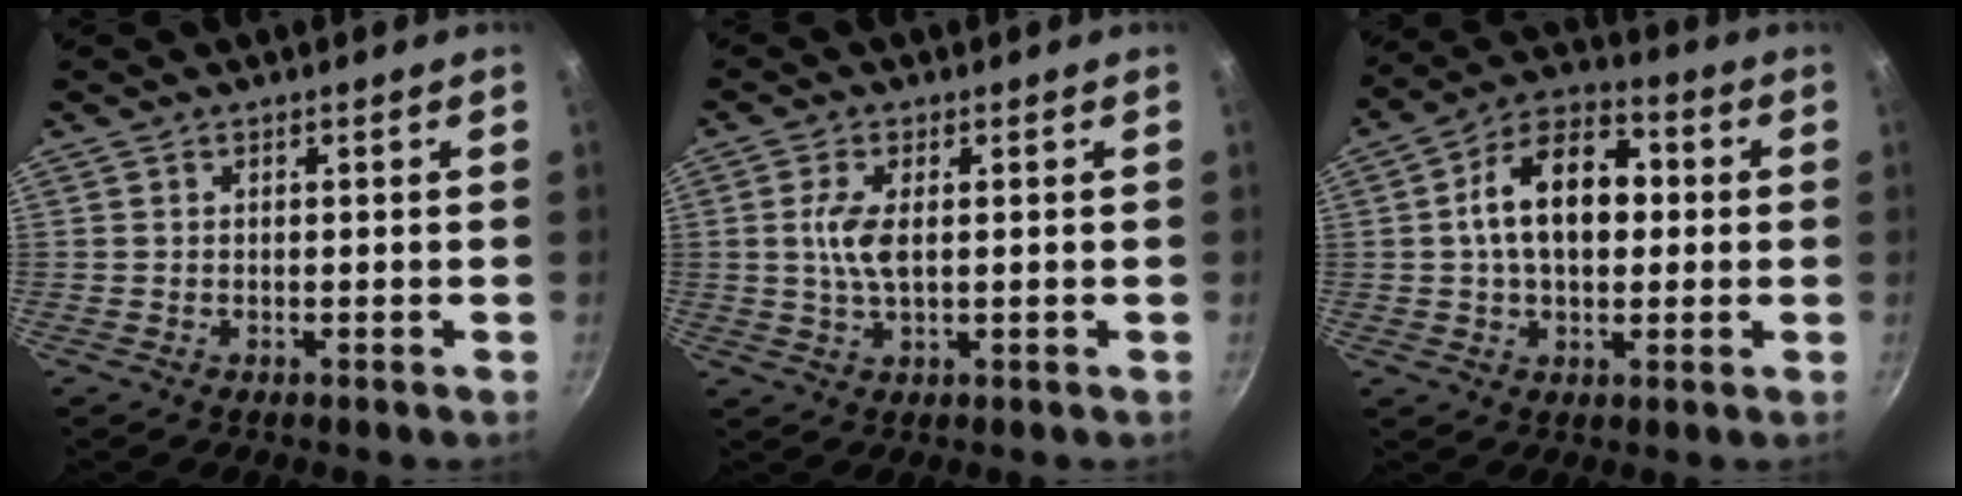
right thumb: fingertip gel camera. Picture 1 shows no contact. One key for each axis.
{"total": 5.3, "fx": 0.6, "fy": 2.2, "fz": 4.8, "tx": -0.104, "ty": 0.001, "tz": 0.012}
{"total": 14.6, "fx": 1.3, "fy": 9.4, "fz": 11.2, "tx": -0.145, "ty": 0.028, "tz": 0.006}